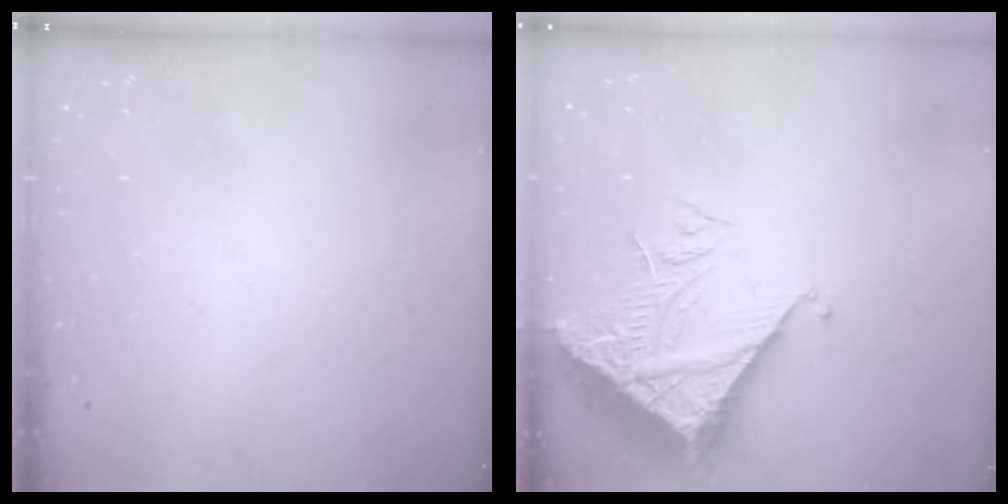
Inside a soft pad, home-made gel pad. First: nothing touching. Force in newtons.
{"total": 8.4, "press": 8.4, "slide": 1.0}